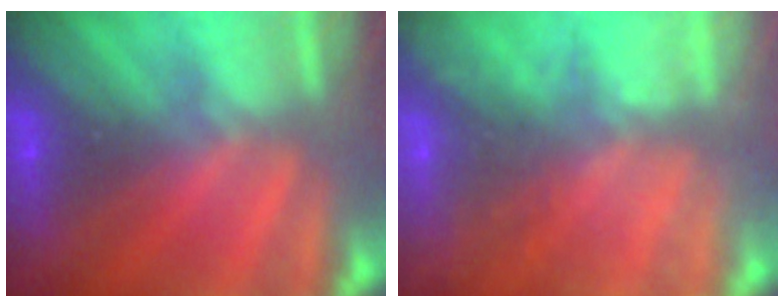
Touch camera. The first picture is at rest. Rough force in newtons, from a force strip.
{"total": 8.7}